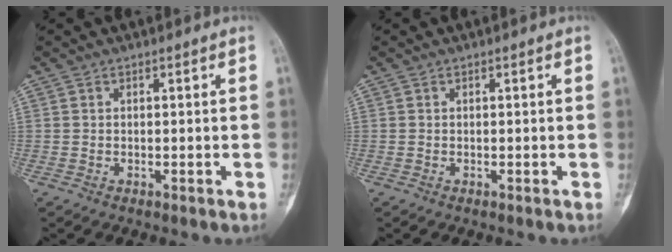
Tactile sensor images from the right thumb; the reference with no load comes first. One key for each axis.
{"total": 0.0}